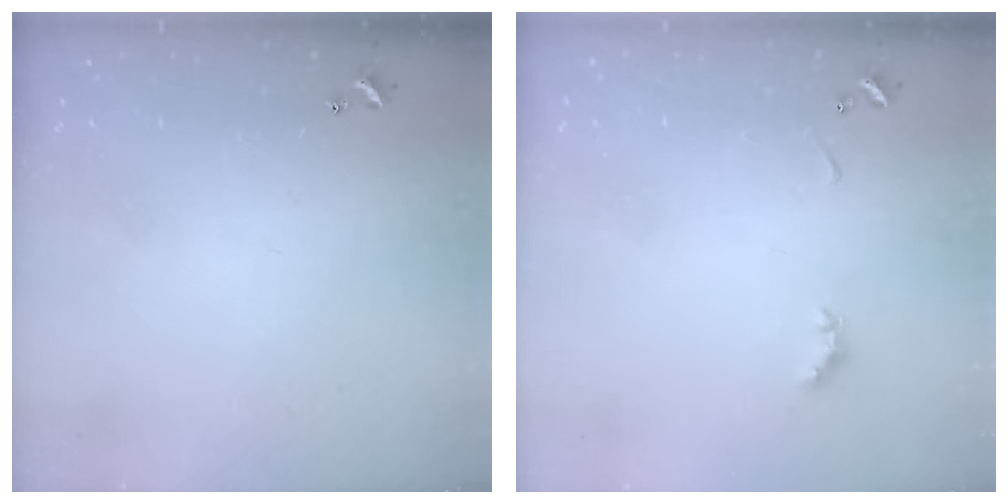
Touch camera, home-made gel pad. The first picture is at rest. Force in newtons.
{"total": 2.9, "press": 2.8, "slide": 0.6}